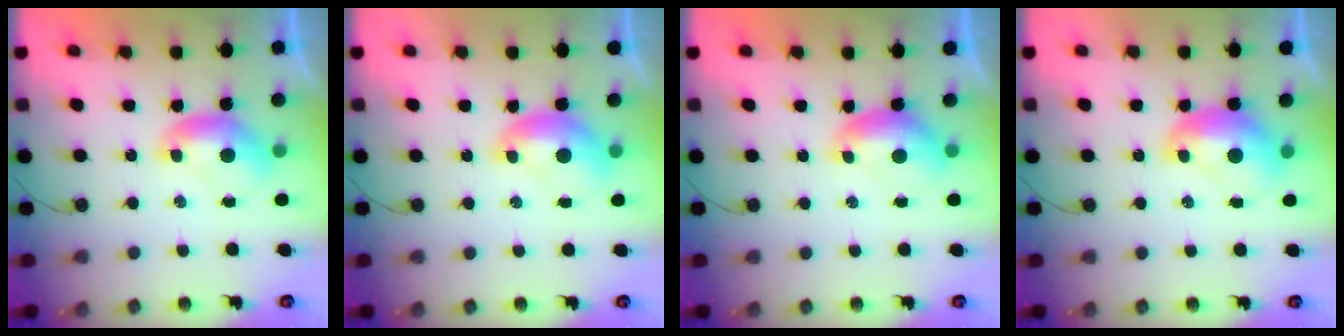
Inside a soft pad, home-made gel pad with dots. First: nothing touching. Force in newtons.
{"total": 1.6, "press": 1.6, "slide": 0.4}
{"total": 0.0}
{"total": 2.6, "press": 2.5, "slide": 0.3}